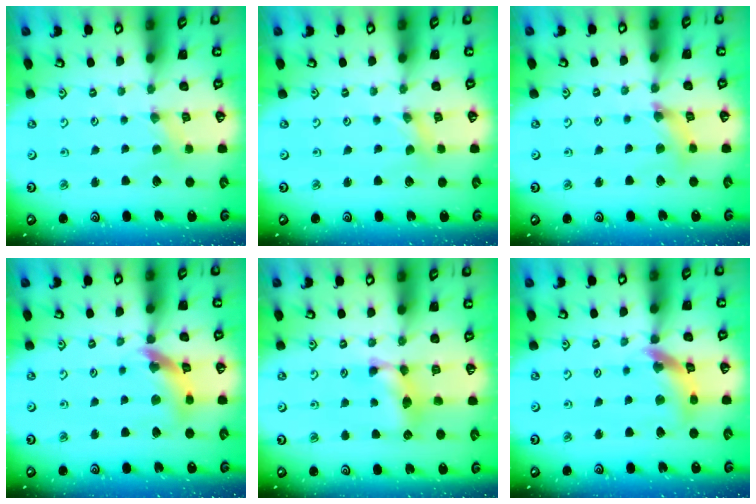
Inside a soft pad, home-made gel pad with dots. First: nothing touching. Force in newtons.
{"total": 0.0}
{"total": 4.9, "press": 4.8, "slide": 0.6}
{"total": 13.0, "press": 12.9, "slide": 1.5}
{"total": 10.0, "press": 10.0, "slide": 0.4}
{"total": 12.1, "press": 12.0, "slide": 1.4}